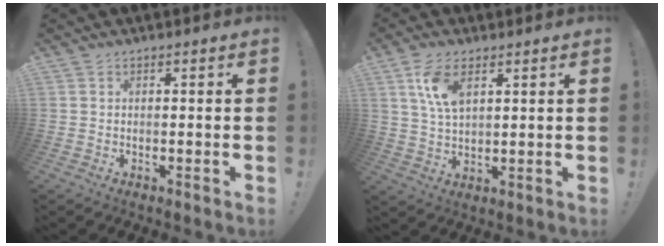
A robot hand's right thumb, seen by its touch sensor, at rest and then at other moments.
{"total": 8.7, "force": [4.1, 4.4, 6.2], "torque": [-0.119, -0.008, 0.075]}